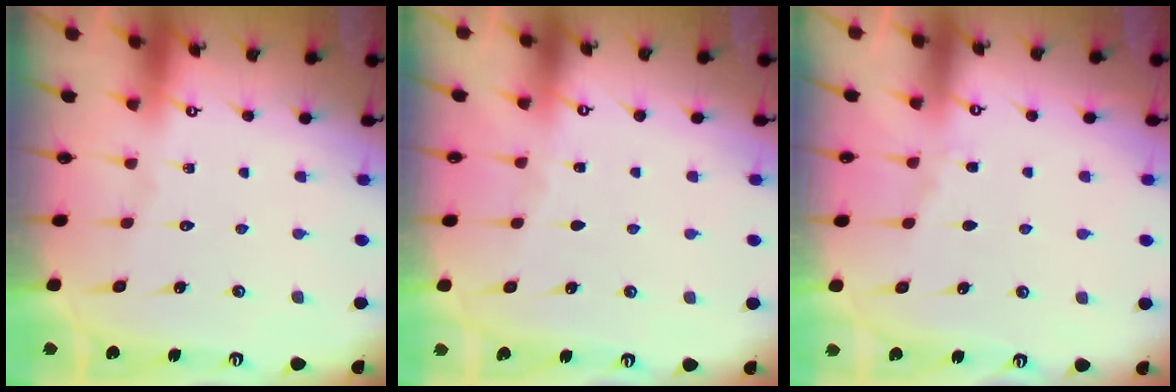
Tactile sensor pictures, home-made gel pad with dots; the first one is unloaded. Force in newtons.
{"total": 3.1, "press": 3.0, "slide": 0.5}
{"total": 3.0, "press": 2.9, "slide": 0.5}